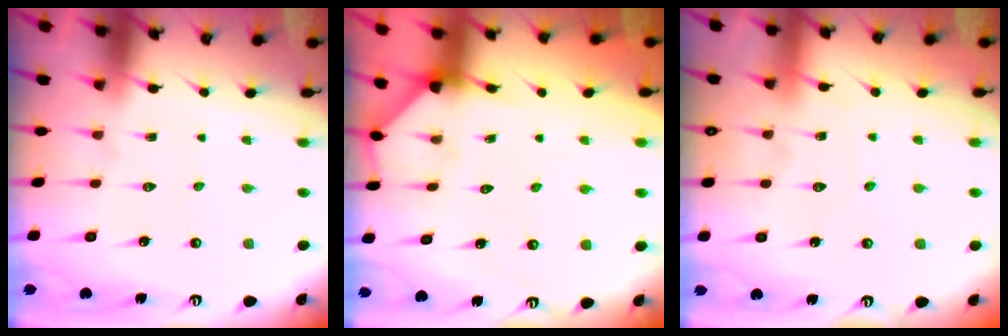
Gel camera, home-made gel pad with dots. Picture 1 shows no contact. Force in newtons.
{"total": 2.9, "press": 2.9, "slide": 0.2}
{"total": 6.0, "press": 6.0, "slide": 0.7}